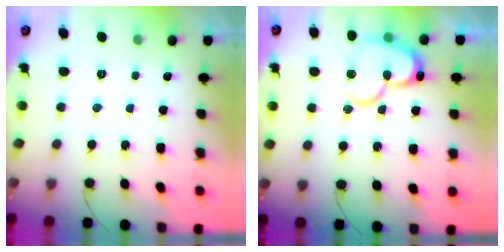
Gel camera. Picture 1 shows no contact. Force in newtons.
{"total": 17.2, "press": 17.1, "slide": 1.7}